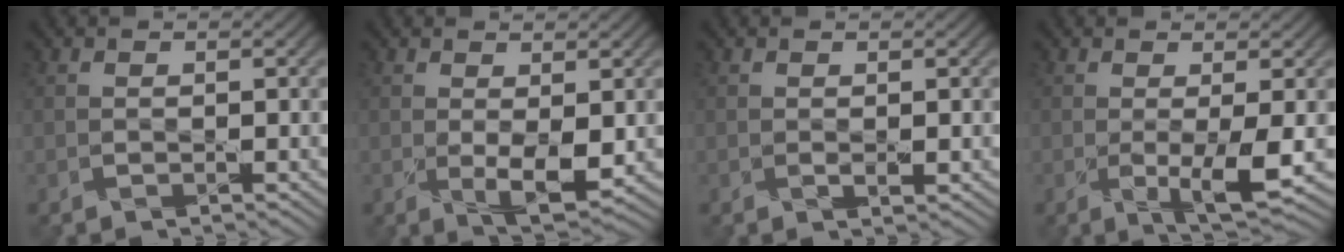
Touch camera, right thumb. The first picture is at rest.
{"total": 3.8, "force": [0.1, 1.6, 3.5], "torque": [-0.072, -0.014, 0.009]}
{"total": 0.8, "force": [0.1, 0.4, 0.7], "torque": [-0.012, -0.003, 0.003]}
{"total": 4.3, "force": [-0.3, 0.6, 4.2], "torque": [-0.083, -0.006, -0.004]}